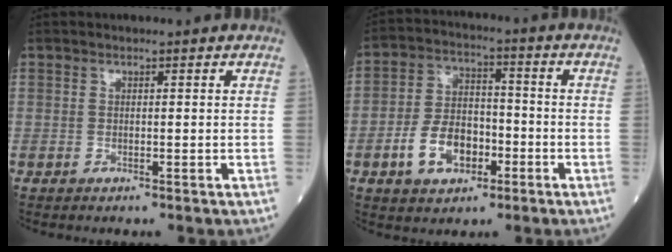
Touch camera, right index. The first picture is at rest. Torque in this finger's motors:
{"motor_torque": [0.77, -0.33, 0.47, 0.14]}